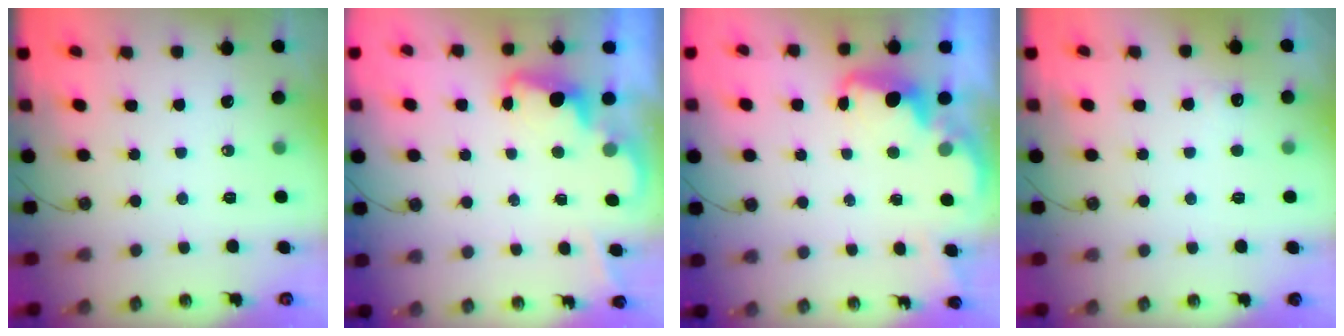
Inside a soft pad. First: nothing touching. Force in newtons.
{"total": 2.4, "press": 2.3, "slide": 0.5}
{"total": 2.1, "press": 2.0, "slide": 0.6}
{"total": 3.4, "press": 3.2, "slide": 1.2}